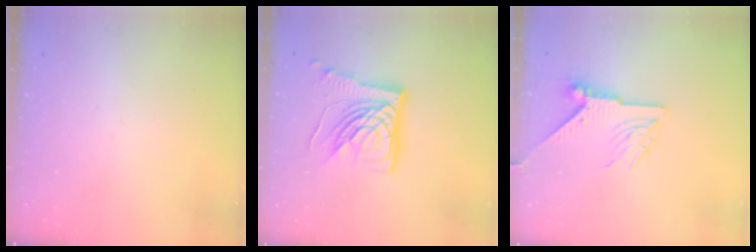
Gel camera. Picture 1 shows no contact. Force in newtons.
{"total": 15.7, "press": 15.6, "slide": 1.8}
{"total": 9.0, "press": 9.0, "slide": 0.4}